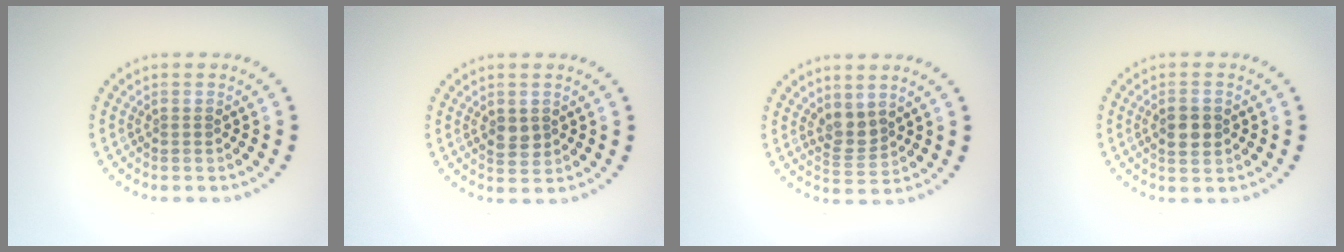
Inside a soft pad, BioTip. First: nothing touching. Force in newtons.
{"total": 1.8, "press": 1.8, "slide": 0.1}
{"total": 2.3, "press": 1.9, "slide": 1.3}
{"total": 2.4, "press": 2.4, "slide": 0.2}